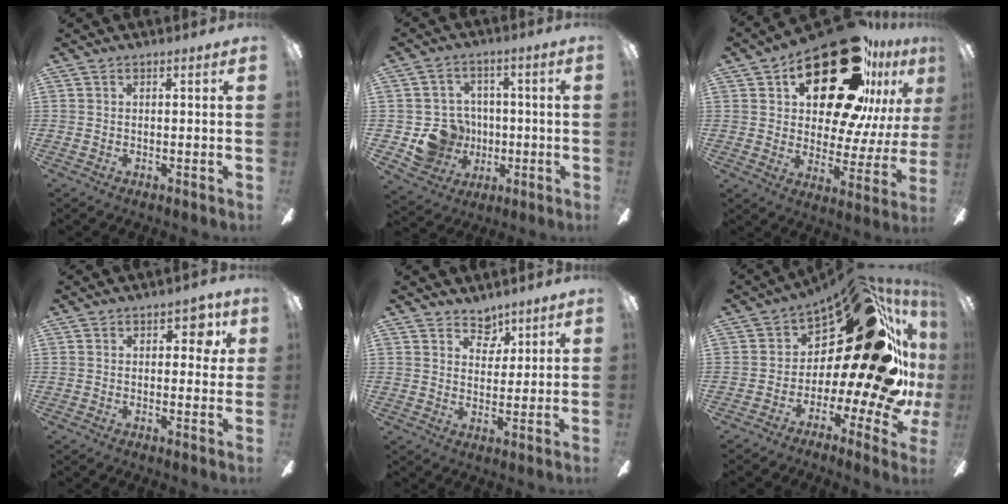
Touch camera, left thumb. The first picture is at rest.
{"total": 11.0, "force": [-2.1, 10.4, 2.8], "torque": [-0.075, 0.022, -0.024]}
{"total": 29.6, "force": [16.5, 13.5, 20.5], "torque": [-0.306, -0.092, 0.281]}
{"total": 5.2, "force": [1.9, 2.9, 3.9], "torque": [-0.040, -0.001, 0.026]}
{"total": 5.2, "force": [4.1, 3.0, 1.2], "torque": [-0.008, -0.024, 0.072]}
{"total": 26.1, "force": [8.8, 9.8, 22.6], "torque": [-0.288, -0.109, 0.160]}